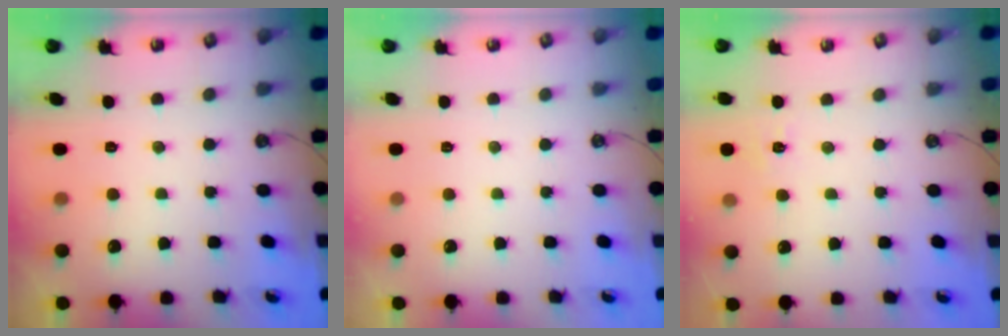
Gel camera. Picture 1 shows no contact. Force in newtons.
{"total": 0.0}
{"total": 5.5, "press": 5.4, "slide": 0.5}